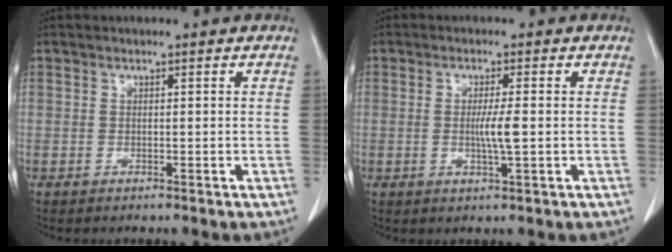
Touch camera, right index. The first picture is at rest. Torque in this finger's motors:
{"motor_torque": [0.20, 0.17, 0.10, 0.03]}